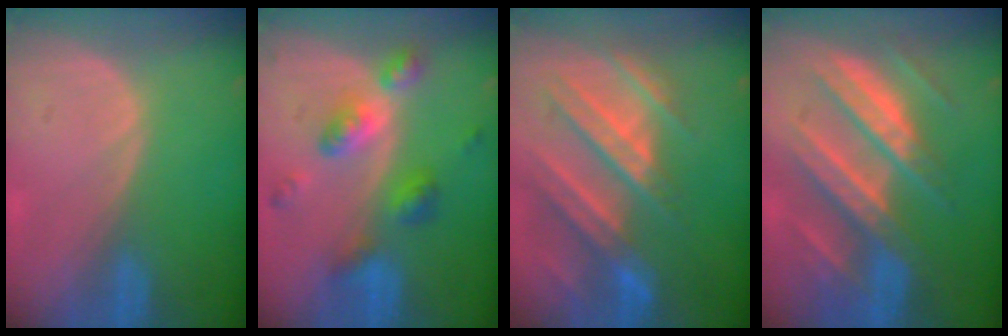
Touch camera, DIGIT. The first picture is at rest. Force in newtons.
{"total": 7.2, "press": 7.2, "slide": 0.6}
{"total": 10.8, "press": 9.7, "slide": 4.7}
{"total": 11.0, "press": 11.0, "slide": 1.1}